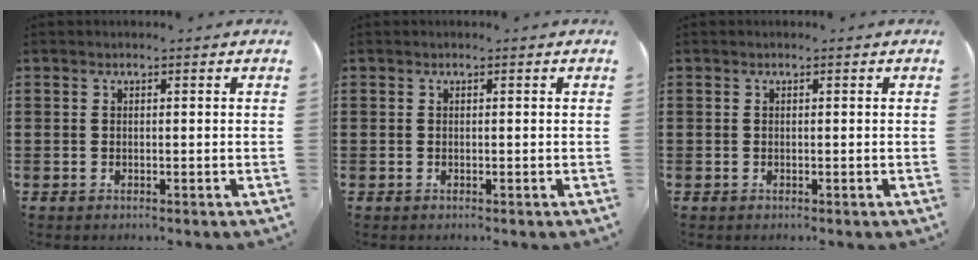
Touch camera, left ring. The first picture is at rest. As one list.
[{"total": 0.0}, {"total": 0.0}]